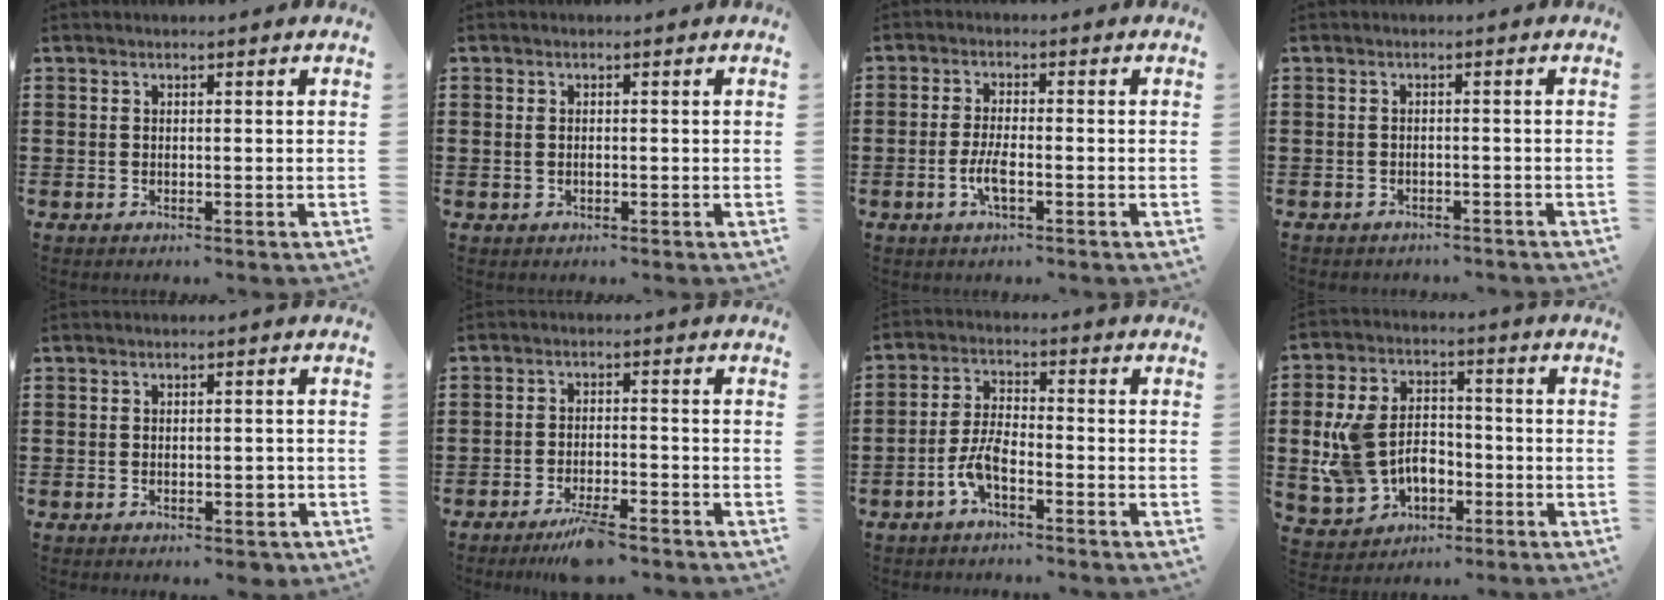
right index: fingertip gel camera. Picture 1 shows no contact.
{"total": 0.9, "force": [-0.1, 0.4, 0.8], "torque": [-0.018, 0.002, -0.002]}
{"total": 3.6, "force": [-1.3, 0.8, 3.2], "torque": [-0.076, -0.007, -0.030]}
{"total": 1.2, "force": [-1.1, 0.3, -0.1], "torque": [-0.004, 0.001, -0.026]}
{"total": 1.8, "force": [-0.6, 0.8, 1.6], "torque": [-0.028, 0.005, -0.011]}
{"total": 4.8, "force": [-3.9, 0.8, 2.8], "torque": [-0.050, 0.000, -0.071]}
{"total": 5.0, "force": [-2.9, 1.4, 3.9], "torque": [-0.100, -0.005, -0.061]}
{"total": 9.0, "force": [-0.9, 6.9, 5.7], "torque": [-0.154, 0.016, -0.019]}